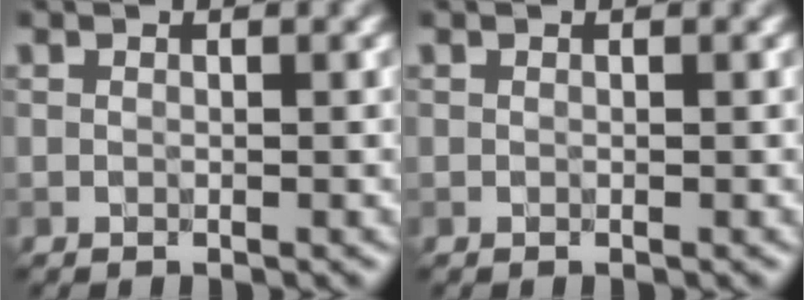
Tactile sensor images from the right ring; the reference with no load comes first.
{"total": 0.0}